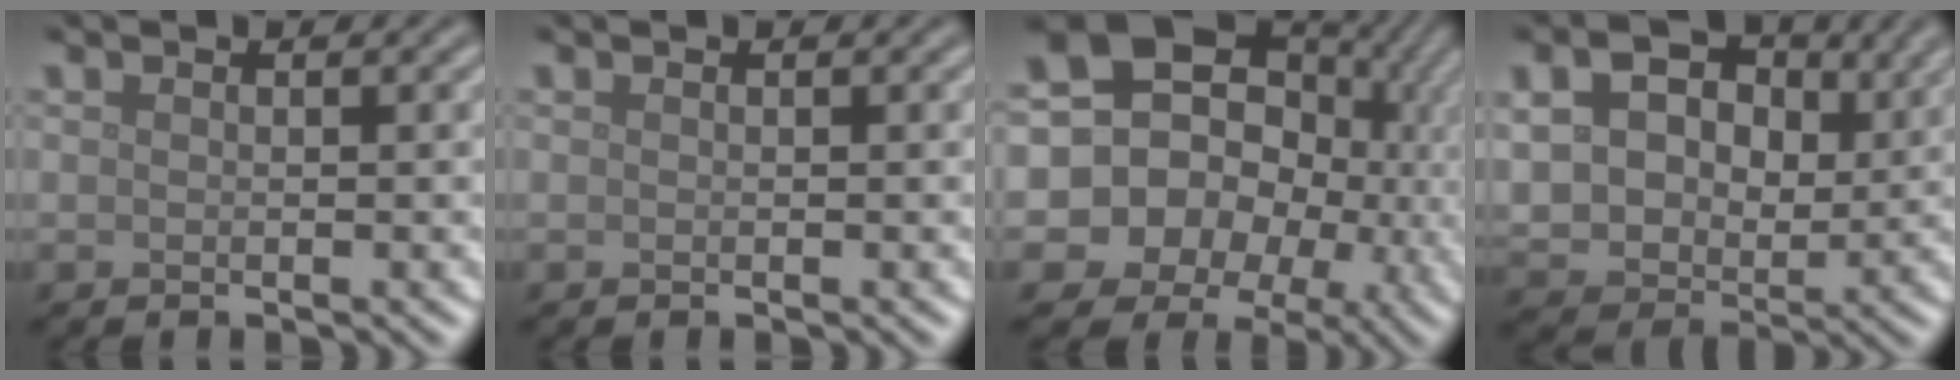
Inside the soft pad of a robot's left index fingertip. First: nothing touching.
{"total": 0.0}
{"total": 19.1, "force": [0.9, 16.9, 8.8], "torque": [-0.180, 0.017, 0.004]}
{"total": 7.4, "force": [2.2, 5.4, 4.5], "torque": [-0.098, -0.002, 0.033]}